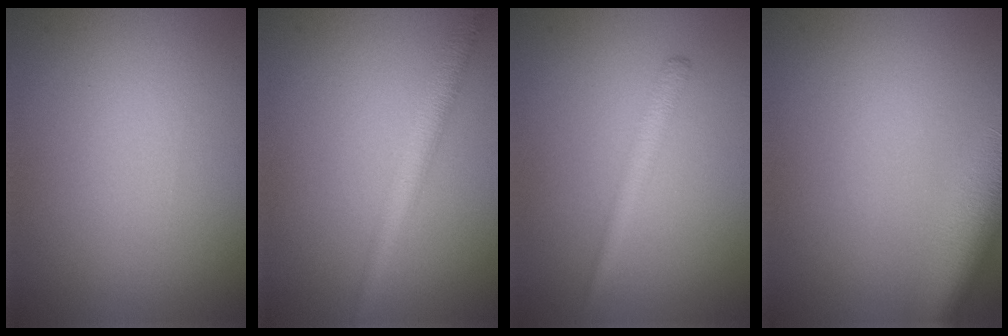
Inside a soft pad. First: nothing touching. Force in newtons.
{"total": 2.9, "press": 2.9, "slide": 0.1}
{"total": 1.8, "press": 1.8, "slide": 0.0}
{"total": 7.7, "press": 7.7, "slide": 0.5}